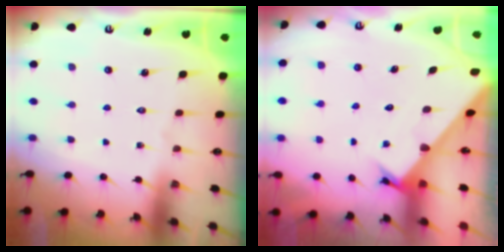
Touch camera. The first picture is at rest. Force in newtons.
{"total": 2.3, "press": 2.3, "slide": 0.2}